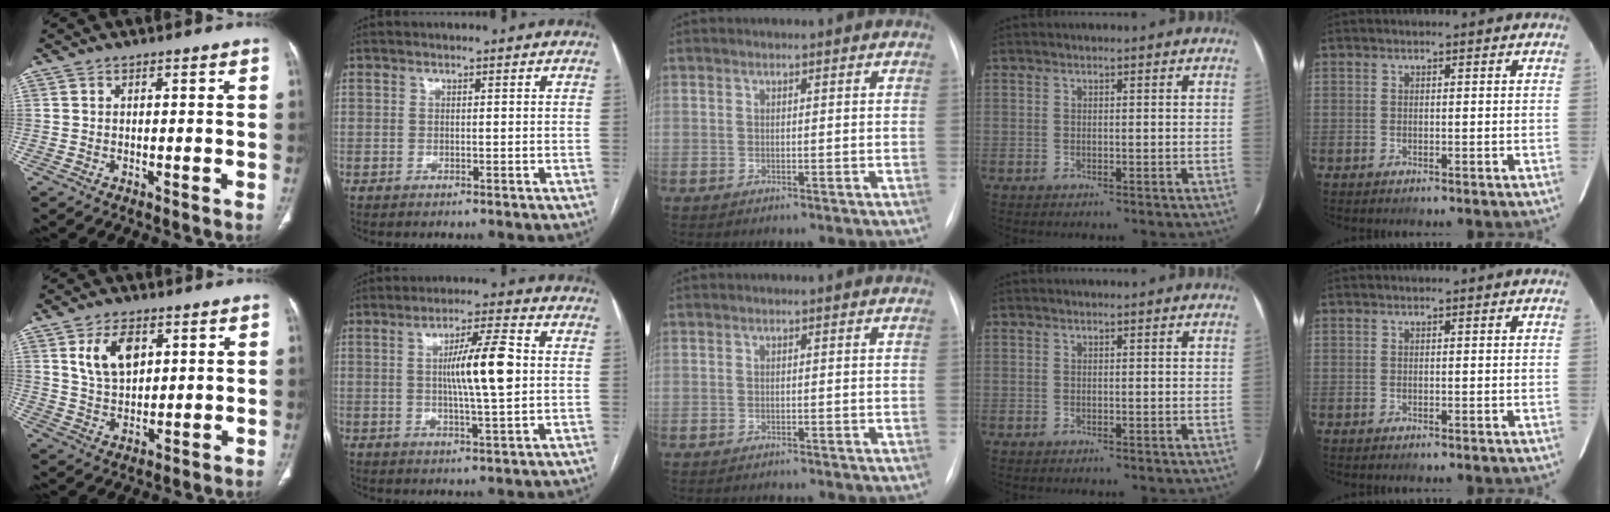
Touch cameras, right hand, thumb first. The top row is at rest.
{"thumb": {"total": 8.6, "force": [3.5, 5.1, 6.0], "torque": [-0.093, -0.015, 0.072]}, "index": {"total": 9.2, "force": [0.8, 0.6, 9.1], "torque": [-0.155, 0.004, 0.012]}, "middle": {"total": 1.3, "force": [-1.3, 0.0, 0.1], "torque": [0.000, -0.006, -0.013]}}